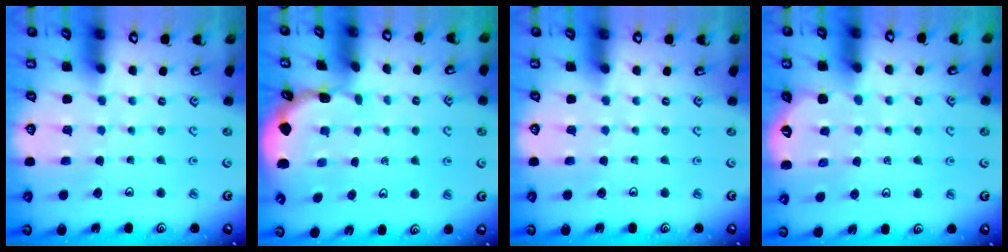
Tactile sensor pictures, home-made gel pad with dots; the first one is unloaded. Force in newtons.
{"total": 0.6, "press": 0.6, "slide": 0.2}
{"total": 0.0}
{"total": 3.4, "press": 3.3, "slide": 0.7}